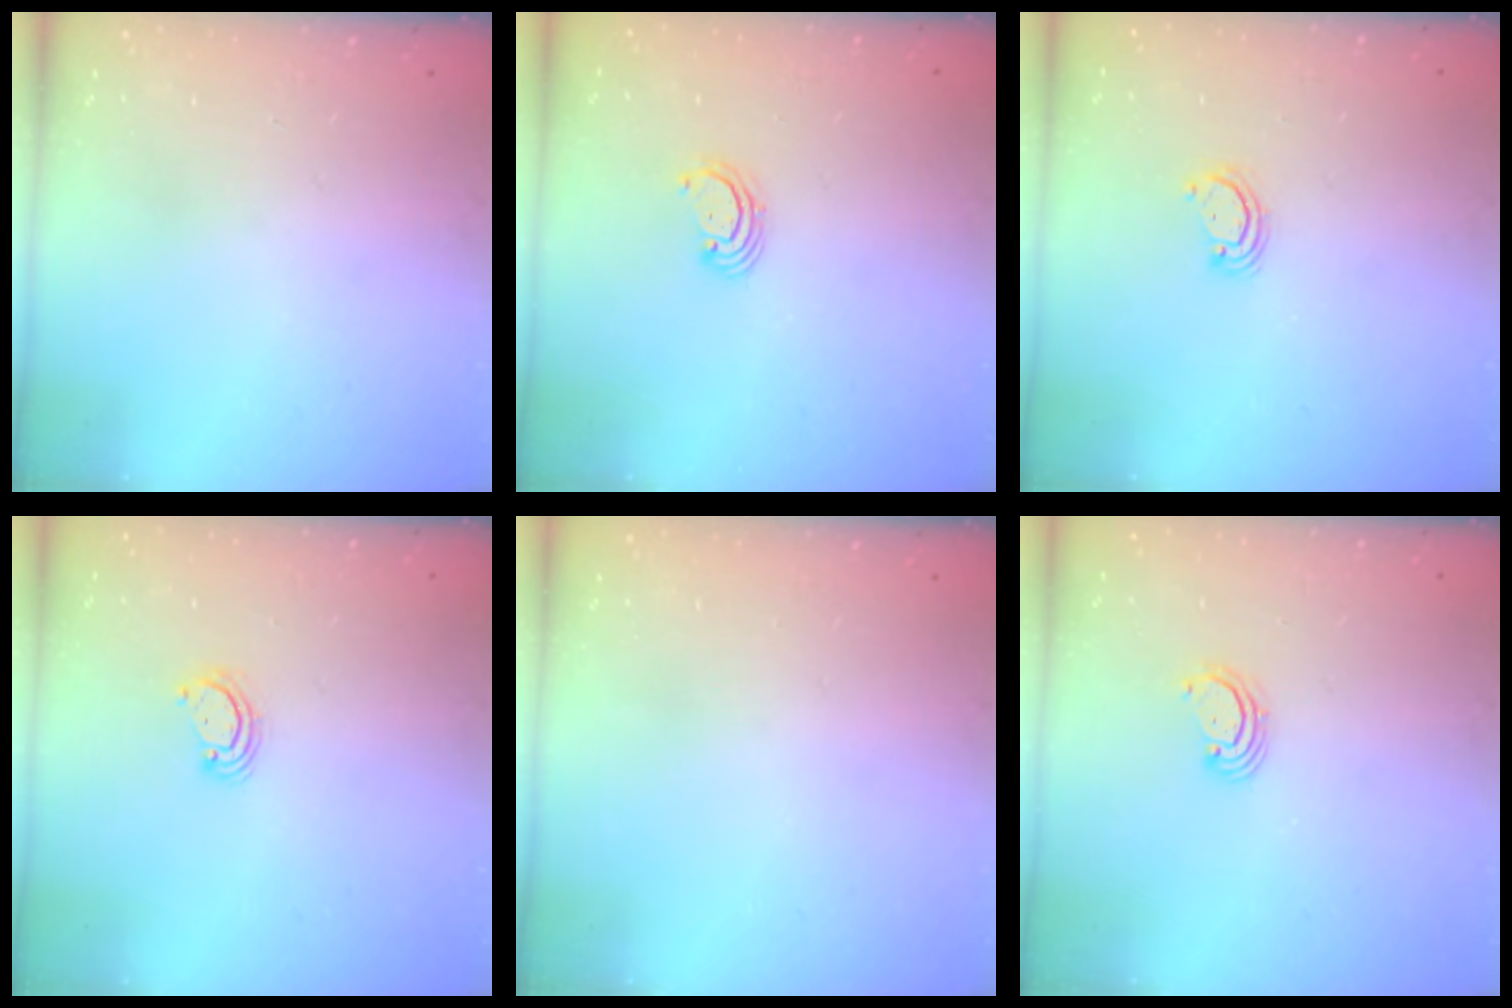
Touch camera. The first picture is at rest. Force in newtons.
{"total": 2.6, "press": 2.6, "slide": 0.3}
{"total": 3.7, "press": 3.7, "slide": 0.3}
{"total": 4.2, "press": 4.2, "slide": 0.4}
{"total": 0.0}
{"total": 2.7, "press": 2.7, "slide": 0.3}